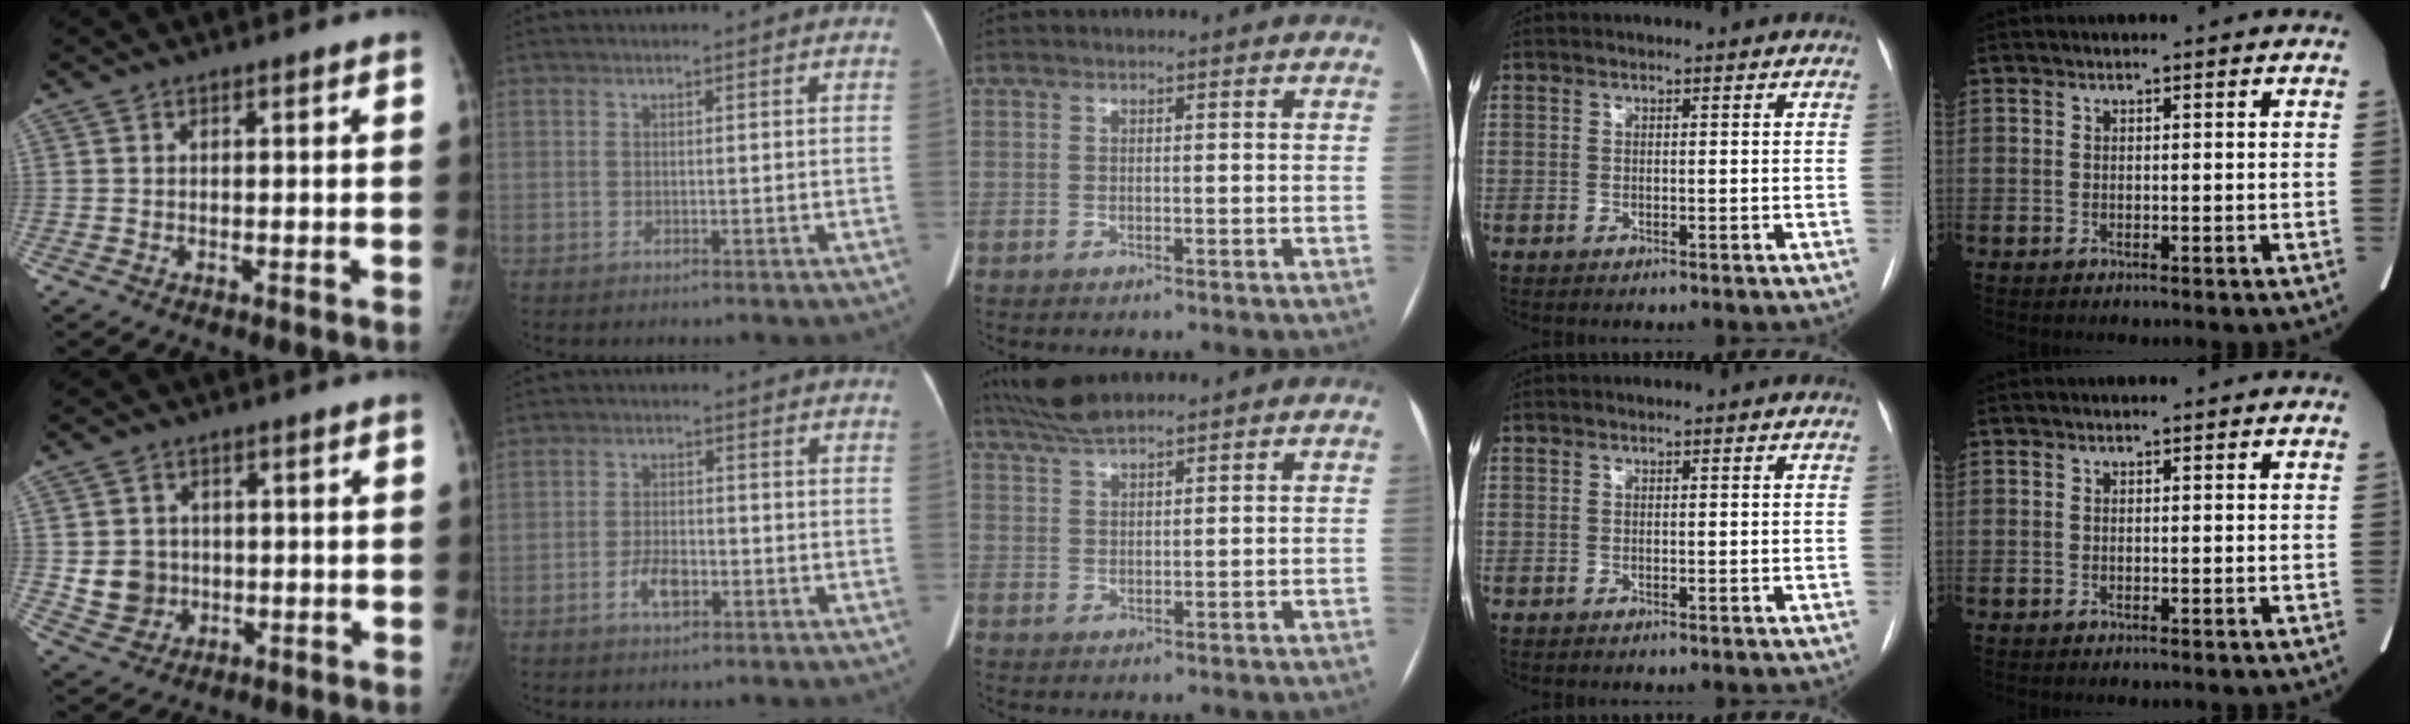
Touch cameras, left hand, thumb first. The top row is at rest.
{"thumb": {"total": 6.5, "force": [0.0, 6.0, 2.5], "torque": [-0.014, 0.002, 0.010]}, "index": {"total": 3.9, "force": [-1.9, 1.8, 3.0], "torque": [-0.058, 0.003, -0.034]}, "middle": {"total": 5.0, "force": [4.4, 0.3, 2.2], "torque": [-0.051, 0.021, 0.090]}}